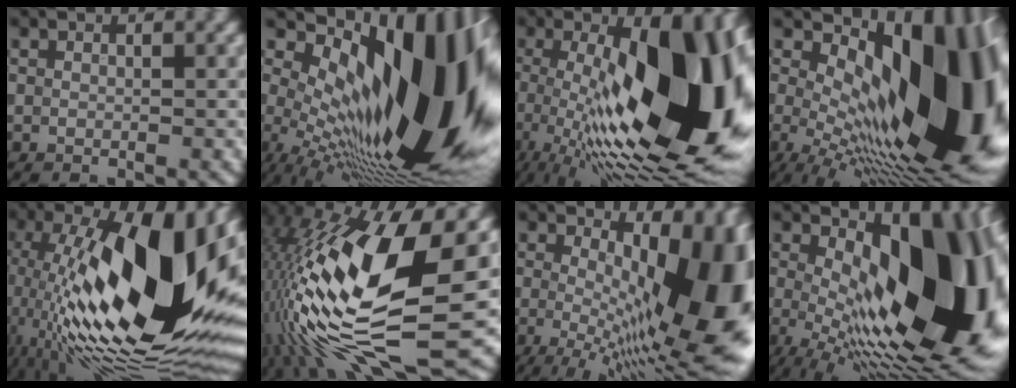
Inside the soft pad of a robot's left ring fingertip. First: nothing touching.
{"total": 19.0, "force": [2.9, 8.4, 16.8], "torque": [-0.242, 0.019, 0.039]}
{"total": 18.7, "force": [-0.2, 7.4, 17.2], "torque": [-0.250, 0.009, -0.001]}
{"total": 17.2, "force": [1.4, 7.9, 15.2], "torque": [-0.206, 0.022, 0.015]}
{"total": 20.9, "force": [2.0, 8.2, 19.1], "torque": [-0.329, -0.014, 0.042]}
{"total": 17.9, "force": [-0.8, 6.9, 16.5], "torque": [-0.327, -0.010, -0.020]}
{"total": 16.7, "force": [1.0, 7.6, 14.9], "torque": [-0.172, 0.008, 0.015]}
{"total": 18.5, "force": [0.0, 8.8, 16.3], "torque": [-0.209, 0.007, 0.007]}